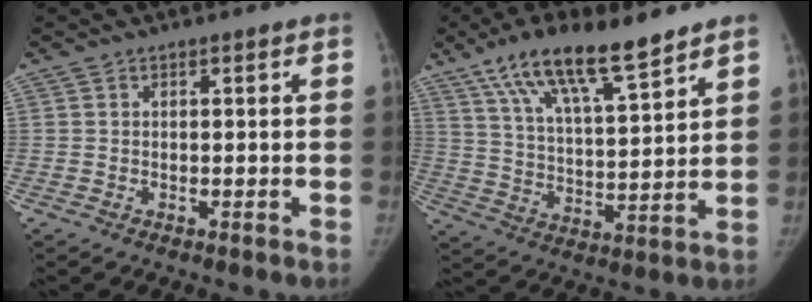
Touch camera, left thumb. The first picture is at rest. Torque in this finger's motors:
{"motor_torque": [1.12, 1.12, 0.84, -0.69, 0.19]}